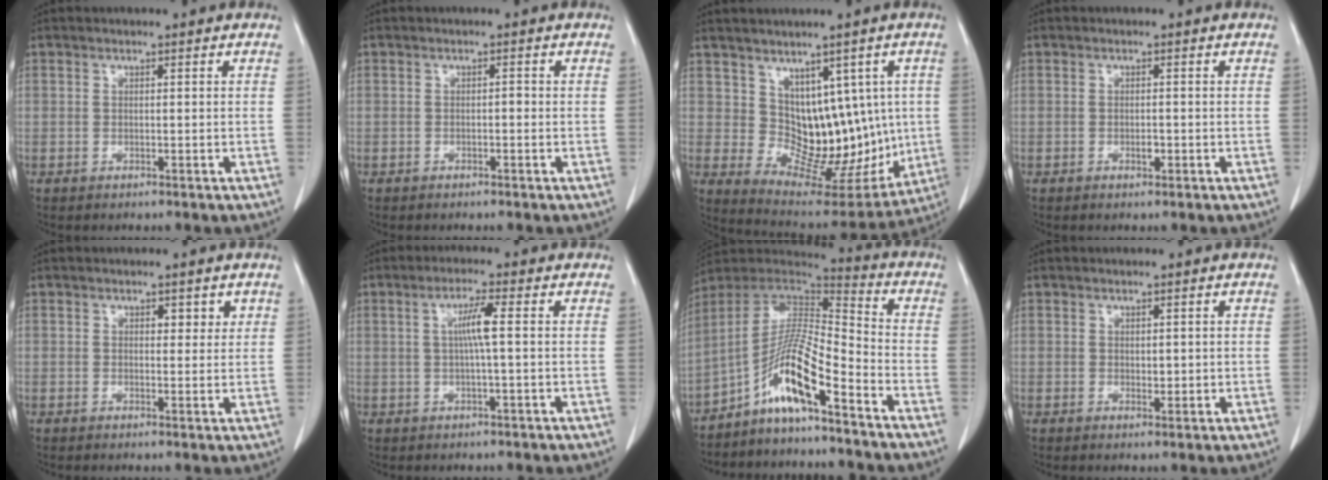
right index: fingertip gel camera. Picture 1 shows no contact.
{"total": 0.6, "force": [-0.2, 0.3, 0.5], "torque": [-0.007, 0.002, -0.003]}
{"total": 12.9, "force": [1.9, 8.4, 9.6], "torque": [-0.111, 0.016, 0.059]}
{"total": 1.2, "force": [-0.3, 0.6, 1.0], "torque": [-0.017, 0.000, -0.002]}
{"total": 2.3, "force": [1.3, 1.3, 1.3], "torque": [-0.012, -0.001, 0.019]}
{"total": 4.1, "force": [0.6, -0.2, 4.0], "torque": [-0.076, 0.004, 0.011]}
{"total": 11.5, "force": [-6.7, 1.4, 9.3], "torque": [-0.178, 0.014, -0.130]}
{"total": 1.5, "force": [0.3, 1.0, 1.1], "torque": [-0.013, -0.004, 0.008]}